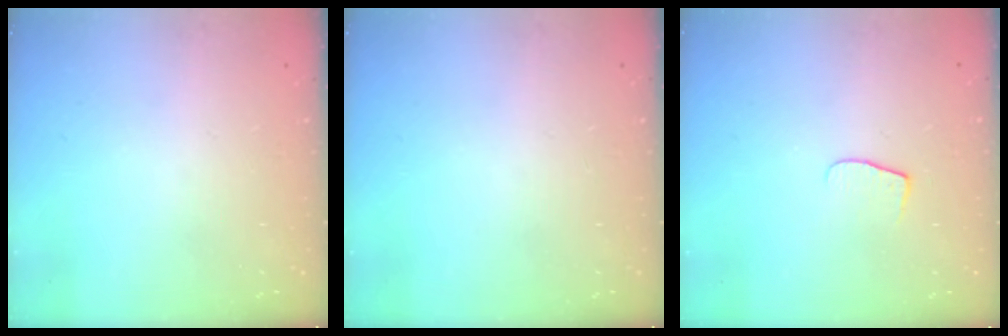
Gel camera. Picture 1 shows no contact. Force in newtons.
{"total": 0.0}
{"total": 6.6, "press": 6.6, "slide": 0.5}